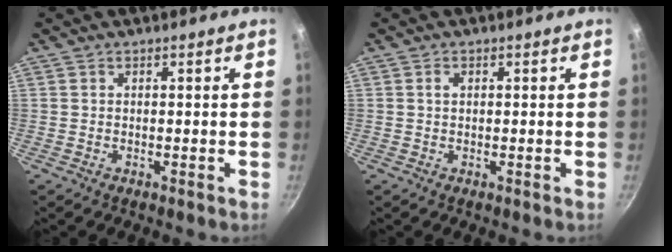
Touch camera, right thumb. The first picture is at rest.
{"total": 1.3, "force": [0.4, 0.9, 0.9], "torque": [-0.012, 0.004, 0.006]}